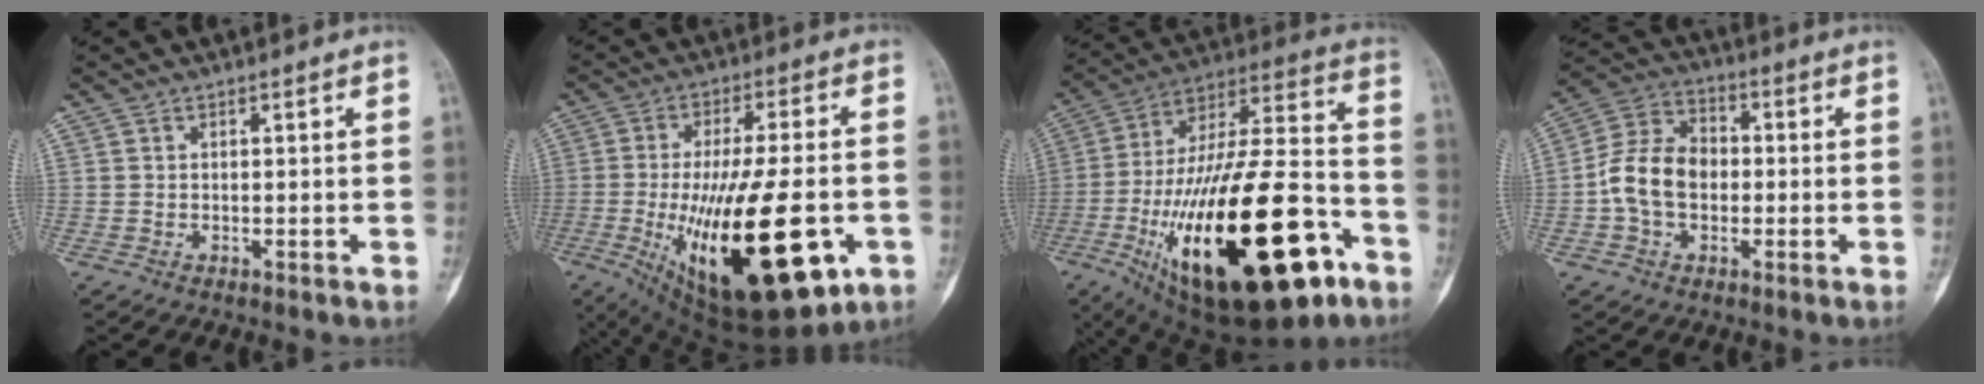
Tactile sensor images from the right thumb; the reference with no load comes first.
{"total": 27.7, "force": [-7.4, 10.1, 24.7], "torque": [-0.399, -0.010, -0.090]}
{"total": 39.1, "force": [-15.1, 15.1, 32.8], "torque": [-0.564, 0.046, -0.231]}
{"total": 11.2, "force": [-1.2, 8.1, 7.5], "torque": [-0.130, 0.034, -0.031]}